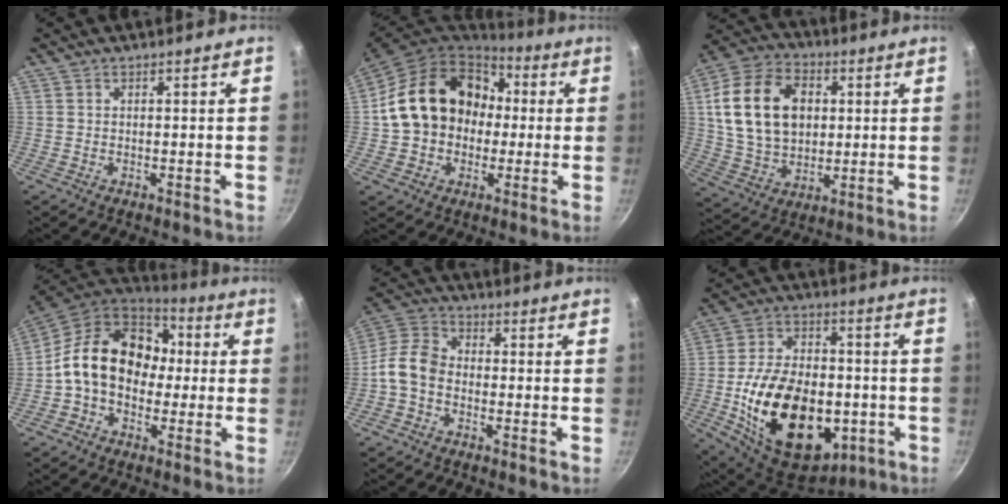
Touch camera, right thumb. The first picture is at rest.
{"total": 19.6, "force": [1.6, 15.8, 11.4], "torque": [-0.174, 0.049, 0.027]}
{"total": 19.2, "force": [3.5, 13.6, 13.1], "torque": [-0.222, 0.004, 0.062]}
{"total": 17.6, "force": [0.6, 13.5, 11.3], "torque": [-0.156, 0.043, -0.006]}
{"total": 7.9, "force": [-2.4, 5.8, 4.9], "torque": [-0.087, 0.037, -0.067]}
{"total": 27.4, "force": [-5.7, 17.3, 20.5], "torque": [-0.322, 0.022, -0.076]}